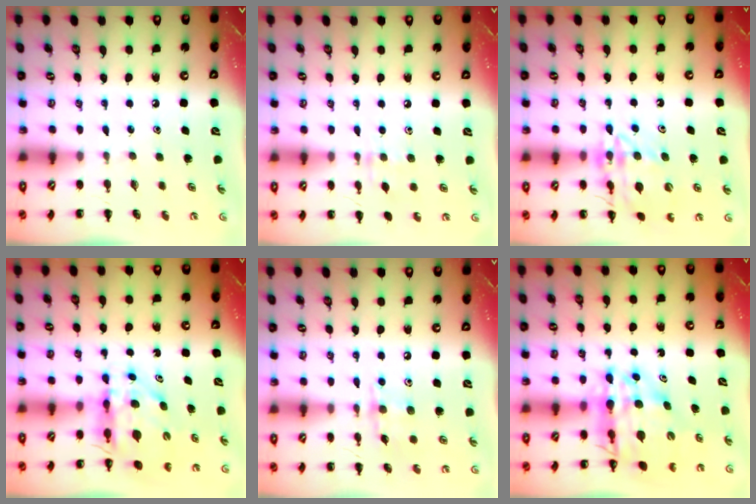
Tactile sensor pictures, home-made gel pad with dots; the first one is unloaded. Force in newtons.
{"total": 5.8, "press": 5.4, "slide": 1.9}
{"total": 15.5, "press": 15.4, "slide": 1.8}
{"total": 7.2, "press": 6.6, "slide": 2.9}
{"total": 7.4, "press": 7.3, "slide": 0.6}
{"total": 14.7, "press": 14.1, "slide": 4.1}